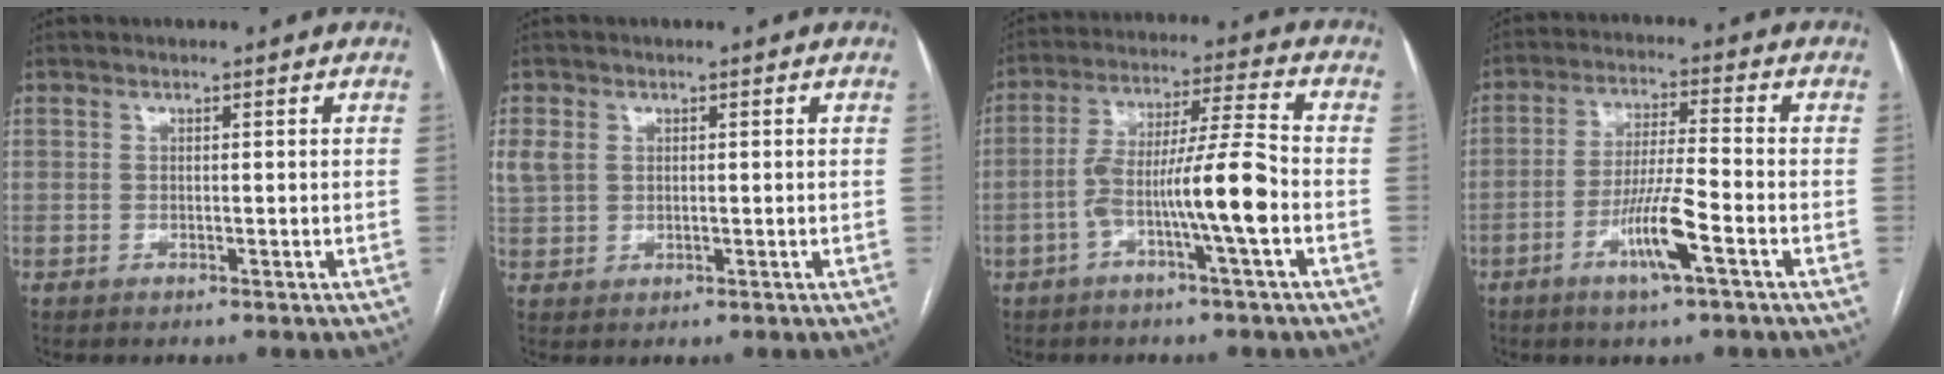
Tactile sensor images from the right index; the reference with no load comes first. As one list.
[{"total": 3.4, "force": [1.1, 2.7, 1.9], "torque": [-0.052, 0.011, 0.027]}, {"total": 10.9, "force": [-3.4, -0.4, 10.4], "torque": [-0.191, 0.016, -0.063]}, {"total": 8.3, "force": [-3.8, 0.1, 7.4], "torque": [-0.141, -0.006, -0.070]}]